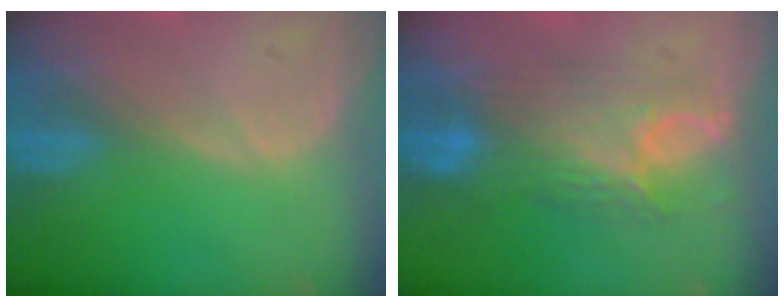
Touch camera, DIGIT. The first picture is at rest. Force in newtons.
{"total": 7.7, "press": 7.5, "slide": 1.7}